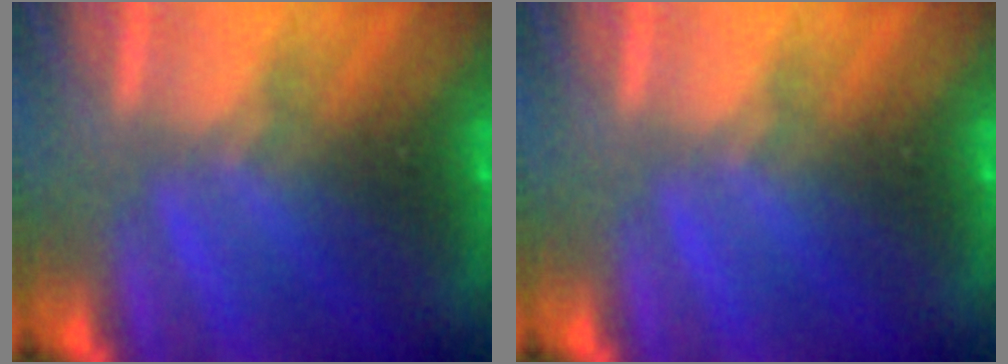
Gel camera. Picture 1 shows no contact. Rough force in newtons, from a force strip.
{"total": 0.0}